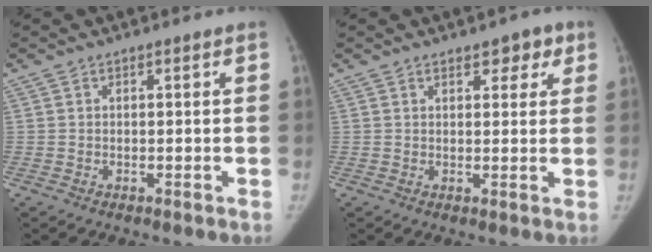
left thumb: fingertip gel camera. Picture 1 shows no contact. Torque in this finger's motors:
{"motor_torque": [-0.02, 0.10, 0.20, 0.25, -0.01]}